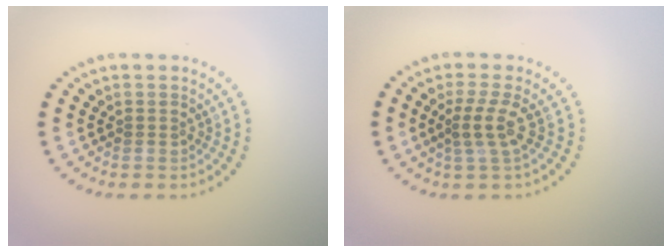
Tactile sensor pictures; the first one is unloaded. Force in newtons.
{"total": 2.4, "press": 1.7, "slide": 1.7}